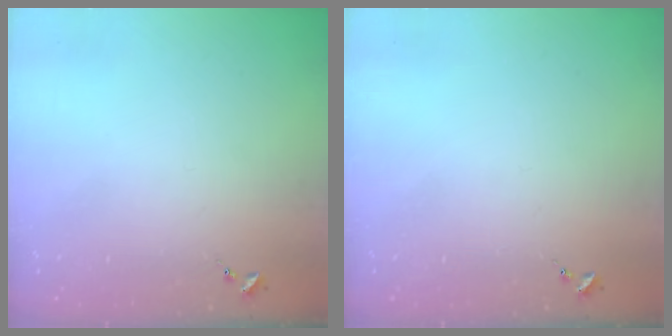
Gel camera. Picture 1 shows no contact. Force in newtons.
{"total": 0.0}